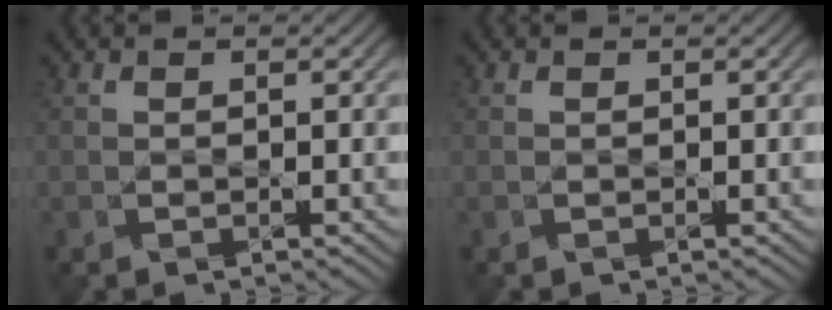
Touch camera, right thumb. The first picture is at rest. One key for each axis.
{"total": 0.0}